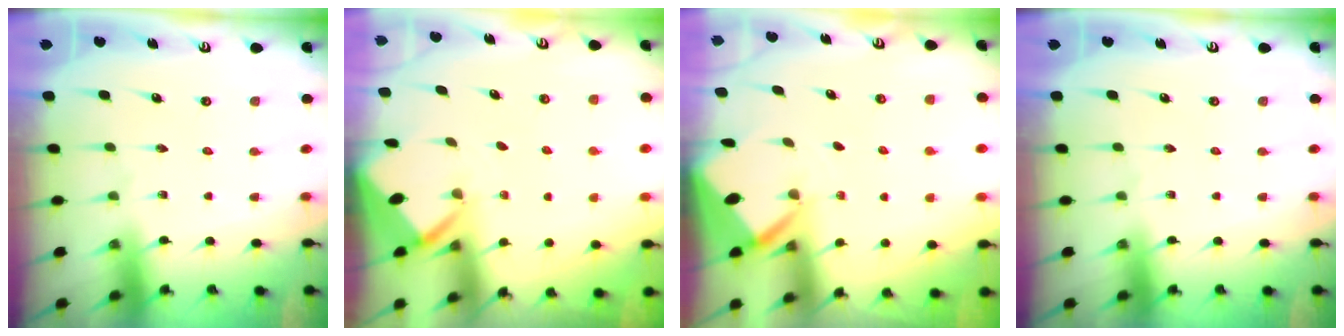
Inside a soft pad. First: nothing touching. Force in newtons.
{"total": 2.2, "press": 2.2, "slide": 0.1}
{"total": 2.6, "press": 2.6, "slide": 0.3}
{"total": 0.0}